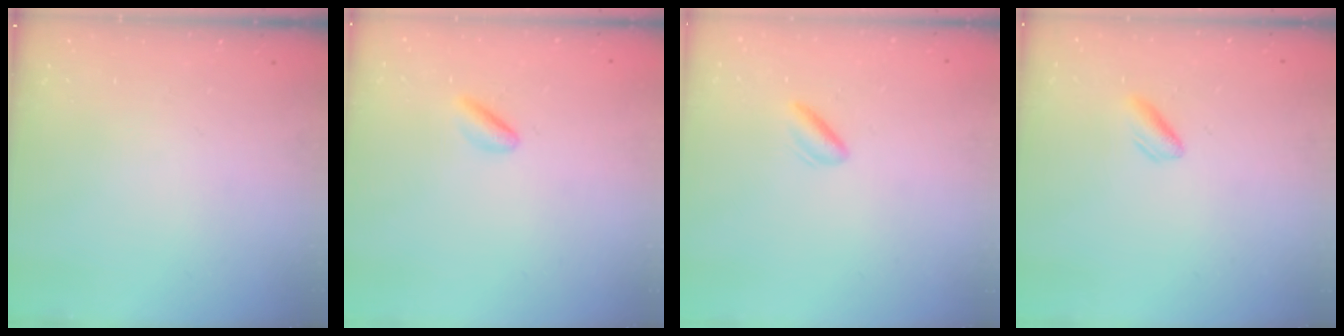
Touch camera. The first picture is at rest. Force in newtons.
{"total": 3.4, "press": 3.3, "slide": 0.8}
{"total": 1.4, "press": 1.2, "slide": 0.6}
{"total": 2.4, "press": 2.3, "slide": 0.9}